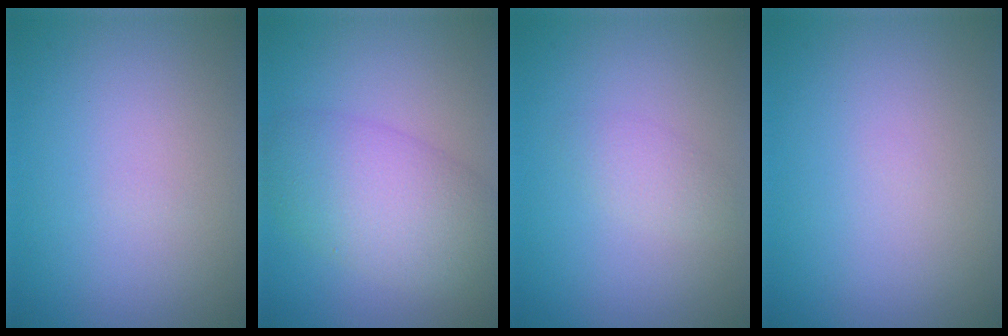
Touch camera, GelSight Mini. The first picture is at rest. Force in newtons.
{"total": 6.5, "press": 6.5, "slide": 0.1}
{"total": 1.5, "press": 1.5, "slide": 0.1}
{"total": 0.0}